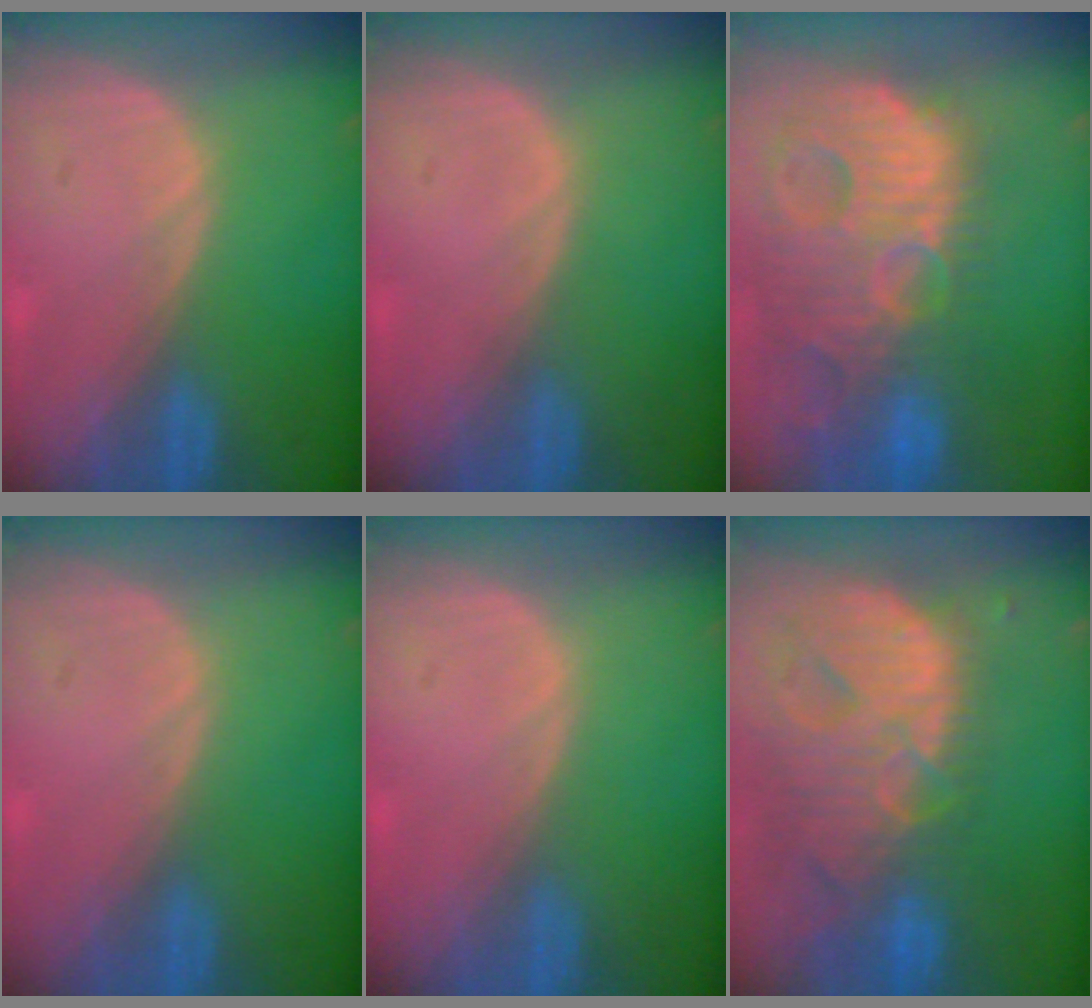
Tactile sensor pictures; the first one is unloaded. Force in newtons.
{"total": 0.0}
{"total": 14.7, "press": 12.8, "slide": 7.4}
{"total": 0.0}
{"total": 0.0}
{"total": 13.8, "press": 11.7, "slide": 7.3}